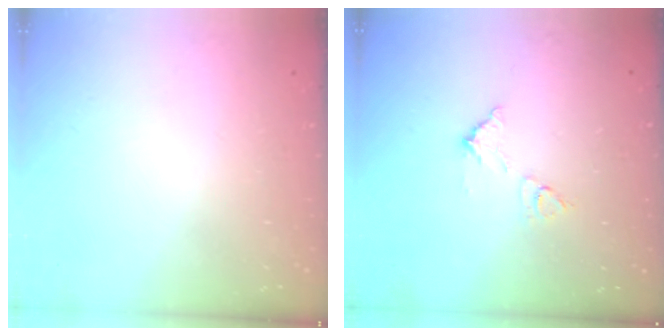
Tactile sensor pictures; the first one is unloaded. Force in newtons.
{"total": 7.3, "press": 7.3, "slide": 0.3}